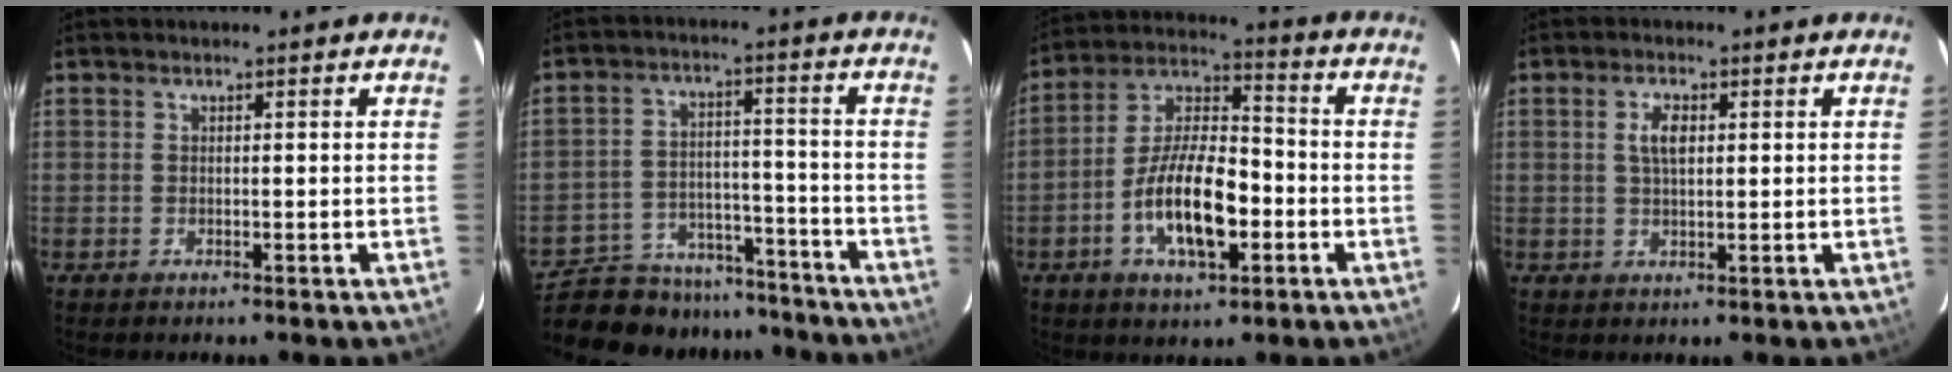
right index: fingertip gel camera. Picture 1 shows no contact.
{"total": 21.0, "force": [-18.2, 8.6, 6.2], "torque": [-0.146, 0.030, -0.247]}
{"total": 14.4, "force": [-4.6, 6.0, 12.2], "torque": [-0.237, 0.007, -0.081]}
{"total": 3.7, "force": [0.9, 1.7, 3.1], "torque": [-0.060, 0.006, 0.019]}